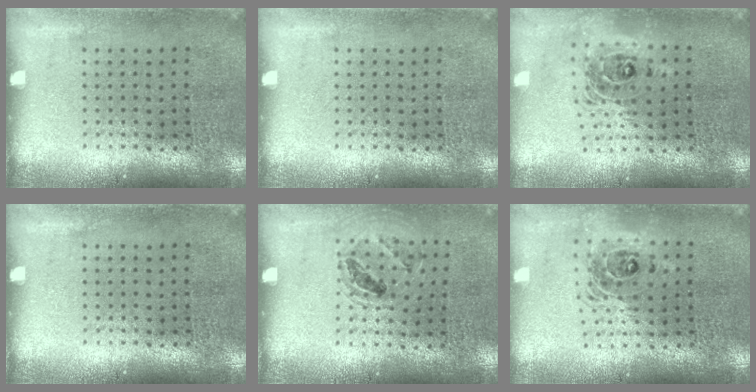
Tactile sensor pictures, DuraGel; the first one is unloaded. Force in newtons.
{"total": 0.0}
{"total": 1.8, "press": 1.4, "slide": 1.1}
{"total": 0.0}
{"total": 1.0, "press": 1.0, "slide": 0.1}
{"total": 1.7, "press": 1.4, "slide": 0.9}